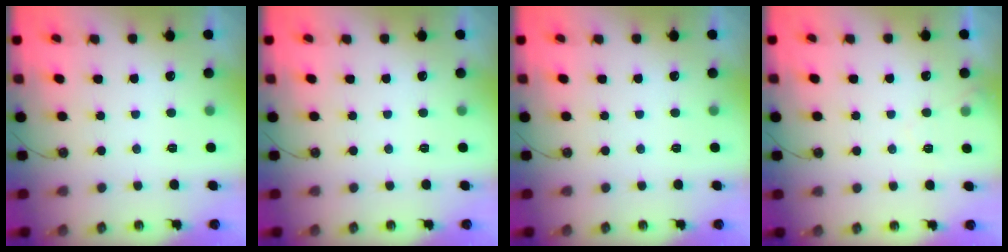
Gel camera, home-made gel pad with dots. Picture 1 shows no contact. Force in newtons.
{"total": 0.0}
{"total": 0.0}
{"total": 4.6, "press": 4.5, "slide": 0.6}